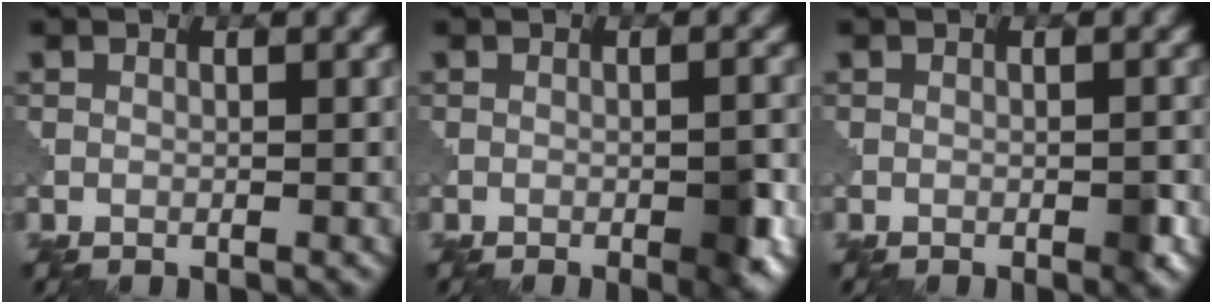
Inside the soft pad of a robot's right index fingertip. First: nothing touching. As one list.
[{"total": 2.9, "force": [-1.1, 0.7, 2.6], "torque": [-0.042, 0.000, -0.017]}, {"total": 1.3, "force": [-0.6, 0.3, 1.1], "torque": [-0.018, 0.001, -0.008]}]